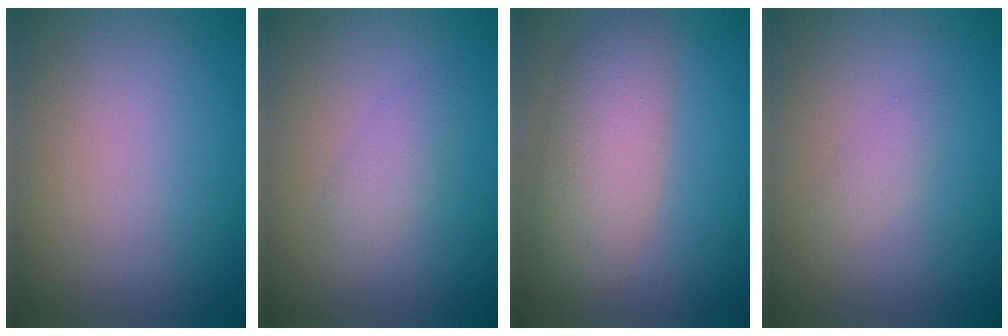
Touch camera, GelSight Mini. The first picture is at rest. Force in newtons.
{"total": 1.8, "press": 1.8, "slide": 0.1}
{"total": 5.1, "press": 5.1, "slide": 0.3}
{"total": 1.1, "press": 1.1, "slide": 0.0}